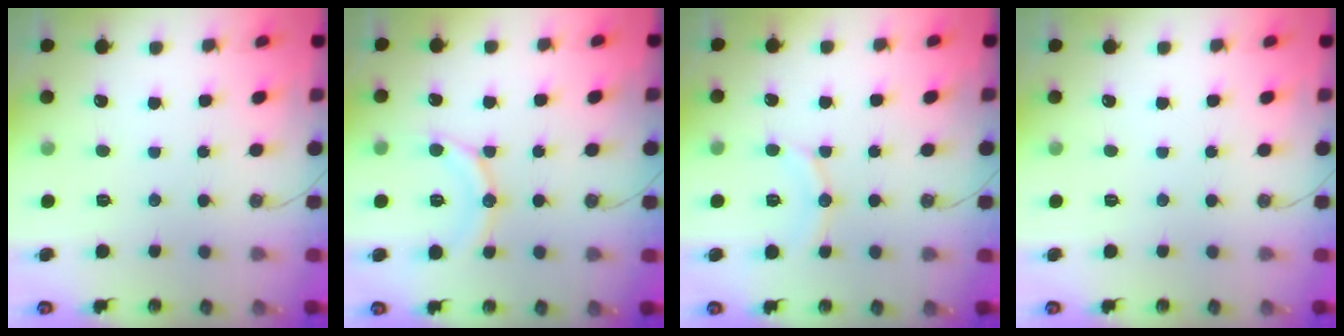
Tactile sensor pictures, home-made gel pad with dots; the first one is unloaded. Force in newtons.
{"total": 11.9, "press": 11.8, "slide": 1.3}
{"total": 8.1, "press": 8.1, "slide": 0.8}
{"total": 0.0}